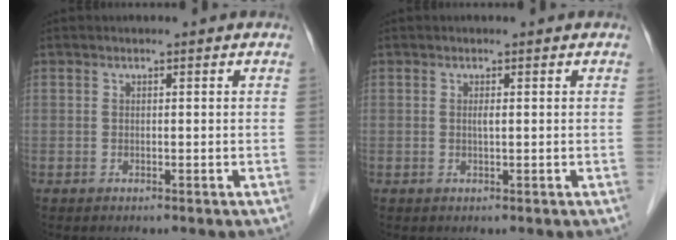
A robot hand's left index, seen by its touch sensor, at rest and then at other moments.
{"total": 0.7, "force": [0.2, 0.0, 0.7], "torque": [-0.017, 0.000, 0.002]}